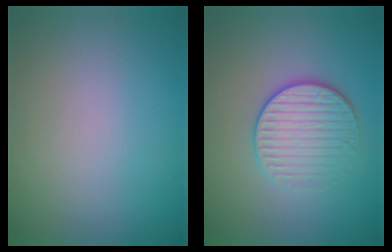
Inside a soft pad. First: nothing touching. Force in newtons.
{"total": 3.3, "press": 3.1, "slide": 1.2}